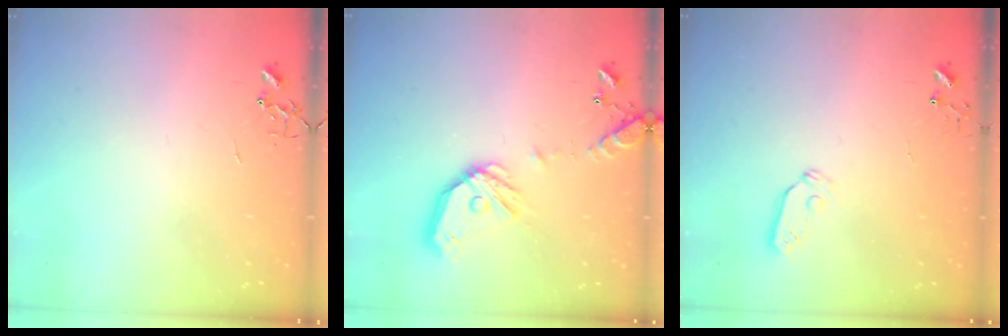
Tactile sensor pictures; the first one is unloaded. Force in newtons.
{"total": 15.7, "press": 15.4, "slide": 2.5}
{"total": 5.0, "press": 4.9, "slide": 0.6}